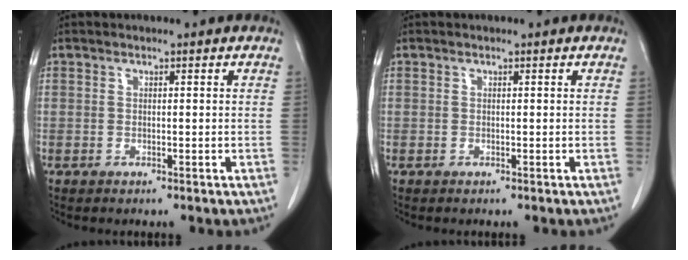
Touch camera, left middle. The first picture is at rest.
{"total": 0.0}